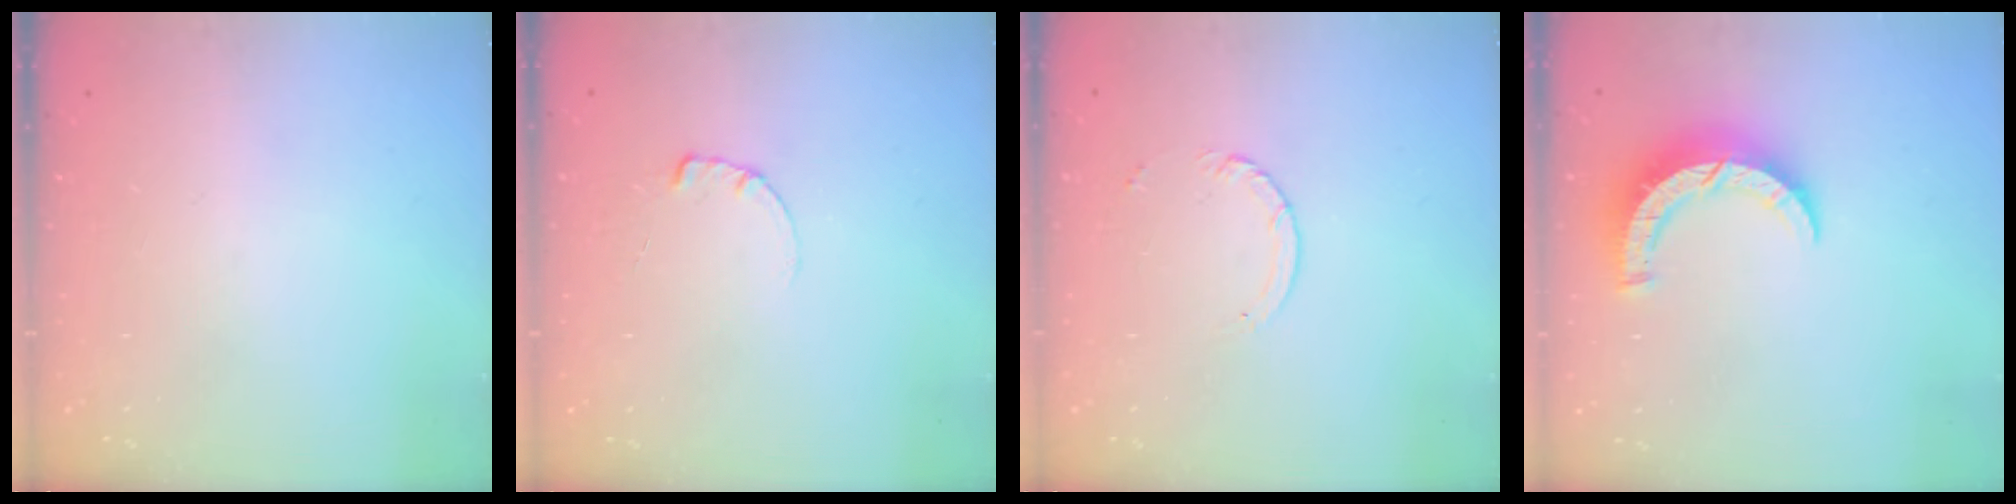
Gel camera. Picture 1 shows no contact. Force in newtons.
{"total": 0.6, "press": 0.6, "slide": 0.1}
{"total": 3.9, "press": 3.9, "slide": 0.4}
{"total": 8.0, "press": 8.0, "slide": 0.4}